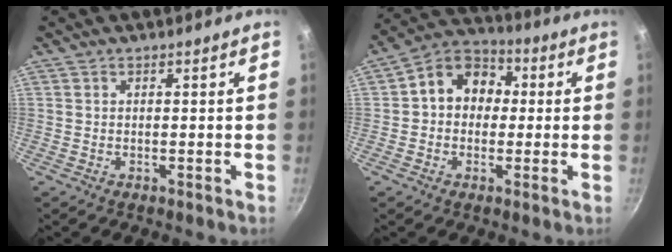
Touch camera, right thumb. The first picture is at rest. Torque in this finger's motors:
{"motor_torque": [0.00, 0.28, 0.01, 0.12, 0.11]}